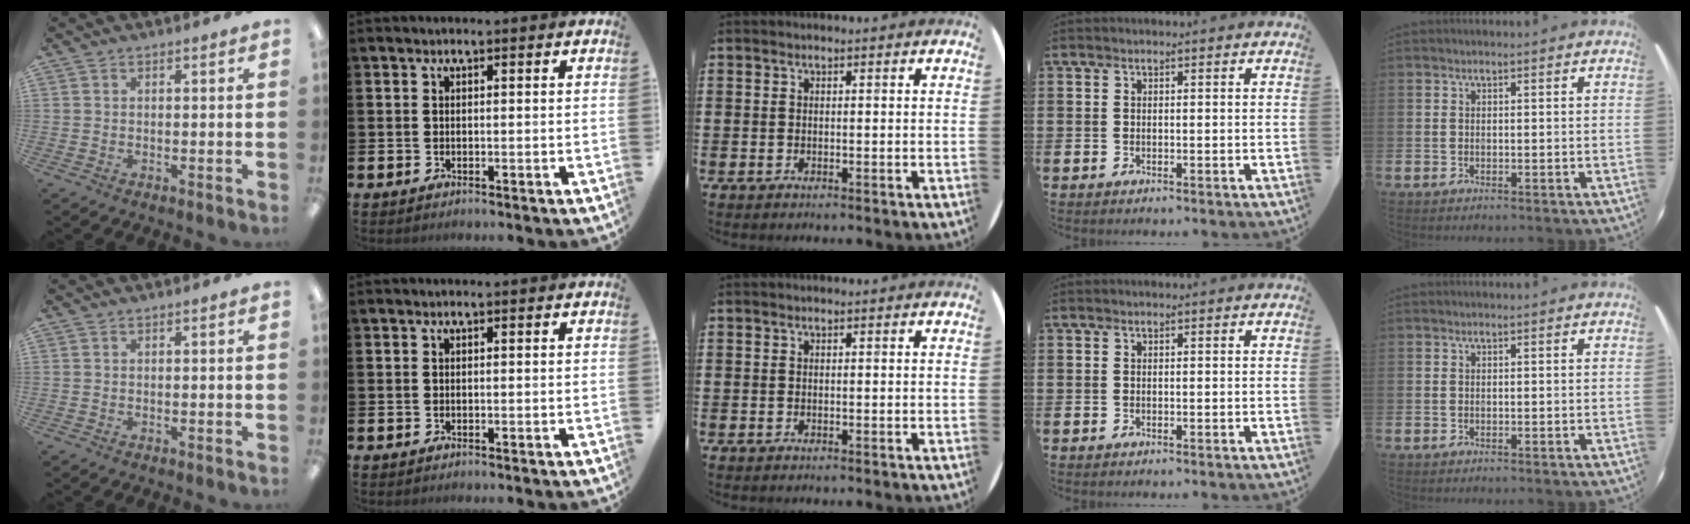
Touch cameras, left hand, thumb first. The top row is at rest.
{}